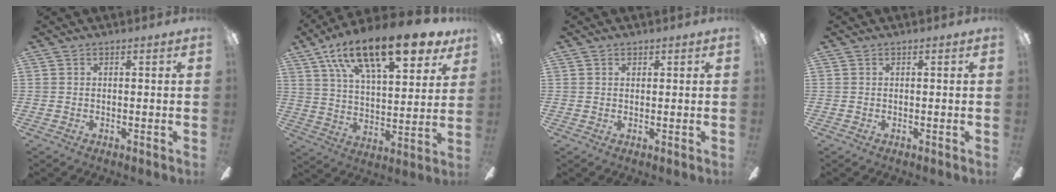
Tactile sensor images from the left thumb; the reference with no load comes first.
{"total": 21.0, "force": [13.9, 7.8, 13.7], "torque": [-0.224, -0.072, 0.232]}
{"total": 0.7, "force": [0.5, 0.5, 0.2], "torque": [-0.004, 0.001, 0.009]}
{"total": 0.0}